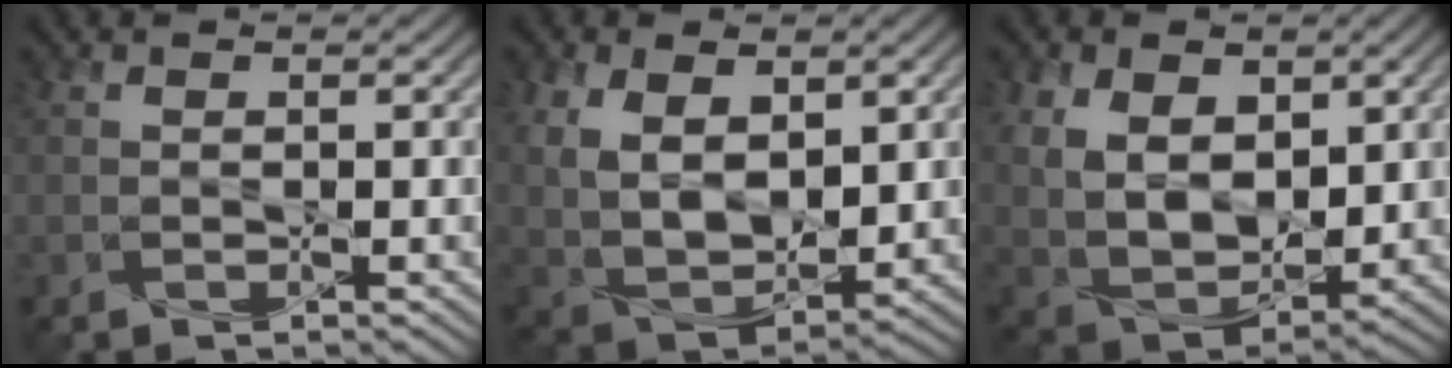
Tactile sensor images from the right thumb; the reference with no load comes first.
{"total": 10.0, "force": [2.9, 6.3, 7.3], "torque": [-0.170, -0.011, 0.058]}
{"total": 11.0, "force": [3.1, 7.4, 7.5], "torque": [-0.174, -0.009, 0.052]}